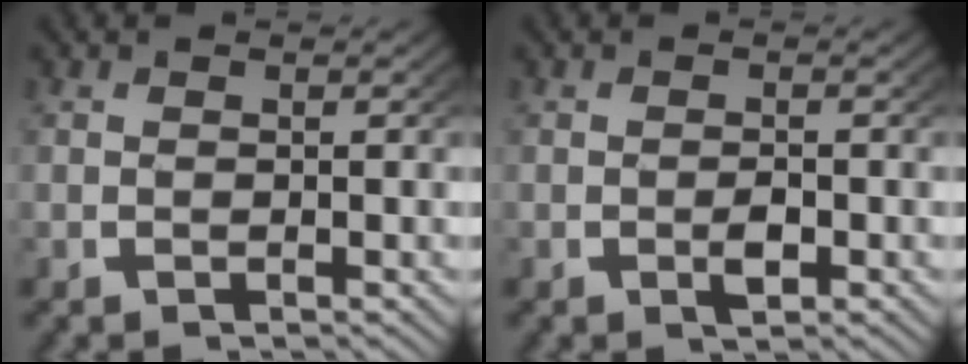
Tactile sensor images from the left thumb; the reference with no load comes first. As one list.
[{"total": 1.5, "force": [-0.3, 0.8, 1.2], "torque": [-0.020, -0.004, -0.005]}]